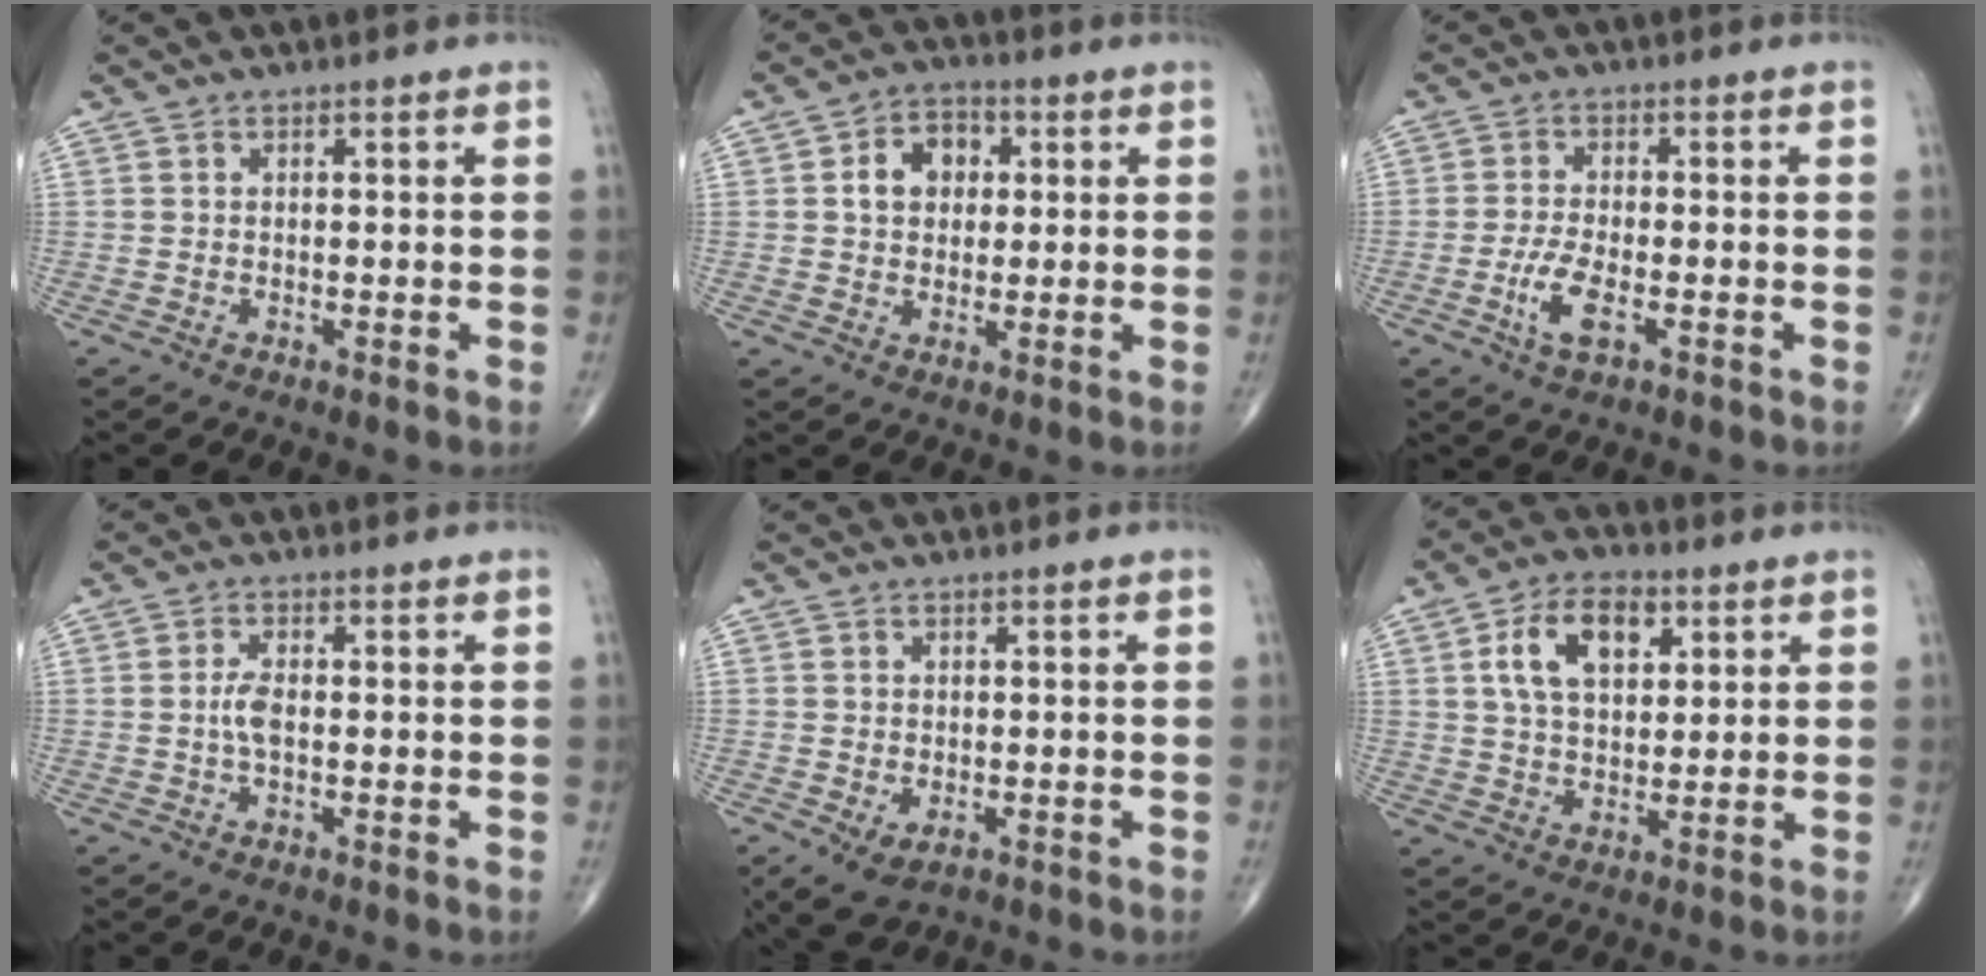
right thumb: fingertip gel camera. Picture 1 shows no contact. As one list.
[{"total": 7.3, "force": [1.3, 5.6, 4.4], "torque": [-0.048, 0.012, 0.015]}, {"total": 5.5, "force": [-2.2, 2.1, 4.6], "torque": [-0.098, 0.005, -0.039]}, {"total": 2.8, "force": [-0.3, 1.2, 2.5], "torque": [-0.056, 0.005, -0.009]}, {"total": 5.5, "force": [-2.2, 3.5, 3.7], "torque": [-0.063, 0.000, -0.027]}, {"total": 10.8, "force": [3.7, 6.4, 7.9], "torque": [-0.122, -0.002, 0.063]}]